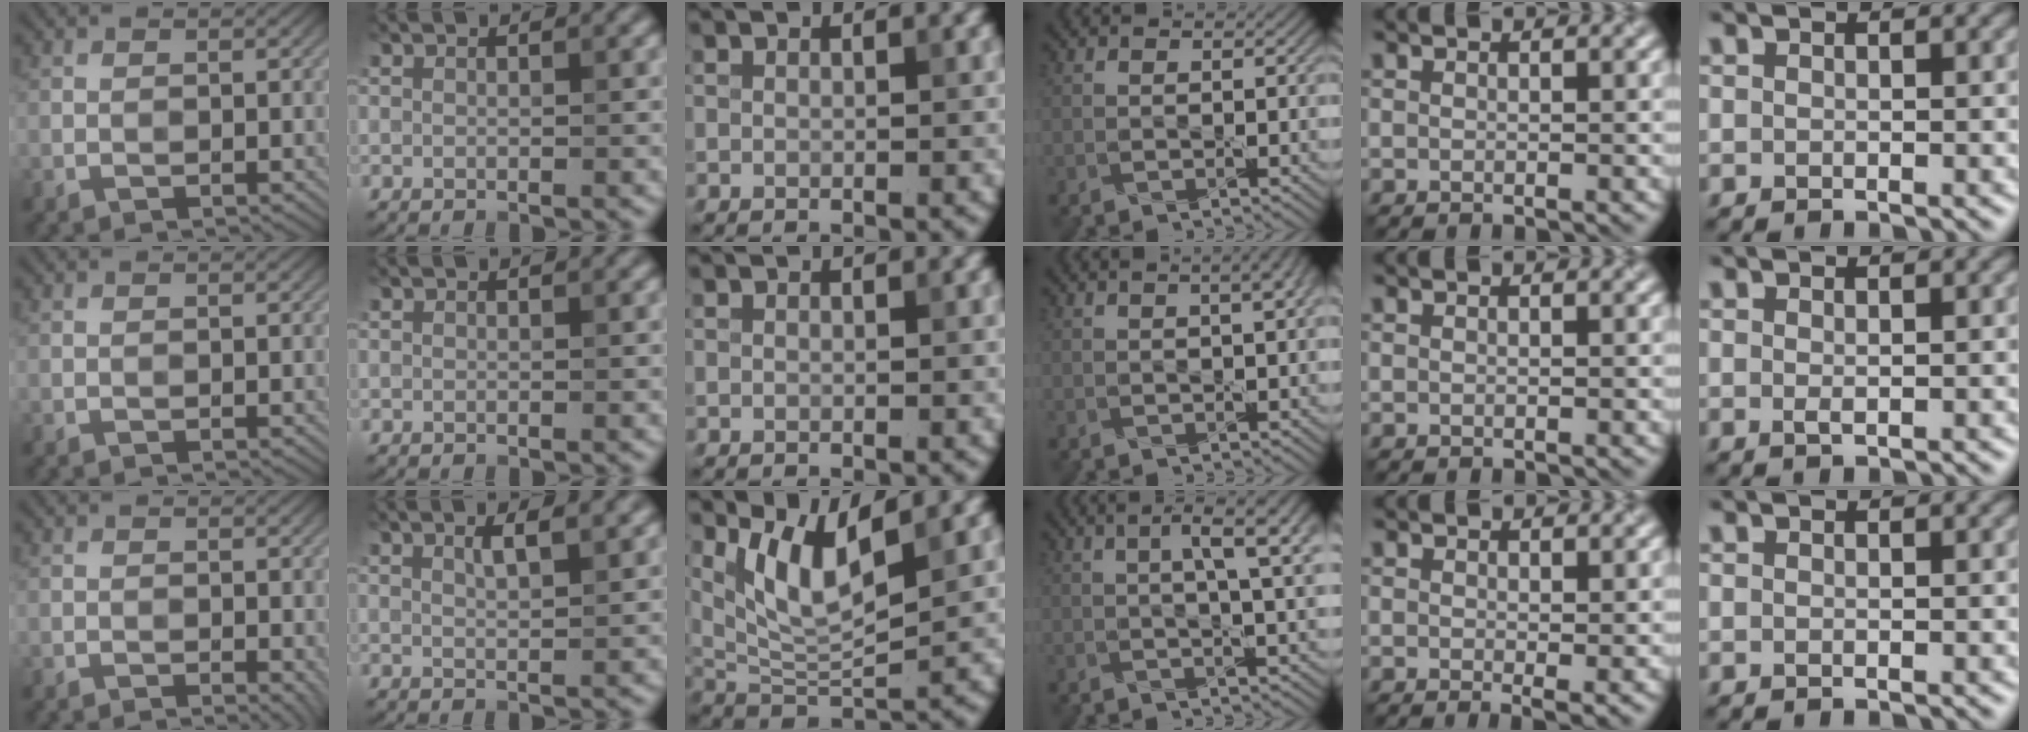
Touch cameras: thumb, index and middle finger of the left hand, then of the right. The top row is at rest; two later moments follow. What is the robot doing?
{"motion": "pour", "object": "sugar"}